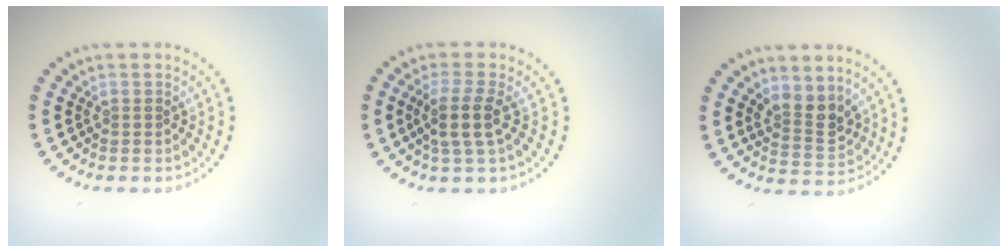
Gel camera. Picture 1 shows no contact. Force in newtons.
{"total": 2.7, "press": 2.3, "slide": 1.5}
{"total": 3.0, "press": 2.6, "slide": 1.4}